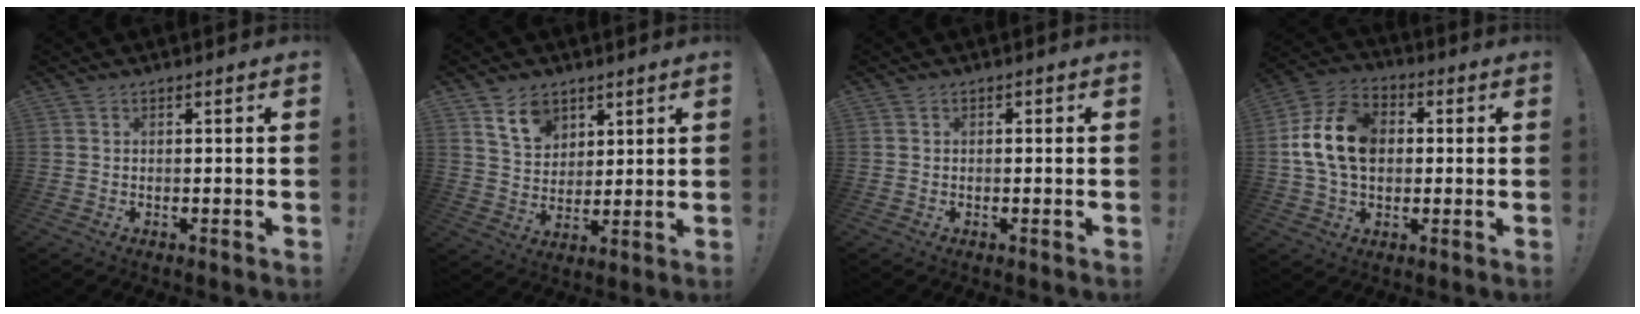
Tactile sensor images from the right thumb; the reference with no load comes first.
{"total": 9.9, "force": [6.3, 6.6, 4.0], "torque": [-0.073, -0.027, 0.122]}
{"total": 0.8, "force": [-0.4, 0.7, 0.2], "torque": [-0.010, 0.006, -0.005]}
{"total": 16.1, "force": [1.7, 11.7, 10.9], "torque": [-0.200, 0.010, 0.035]}